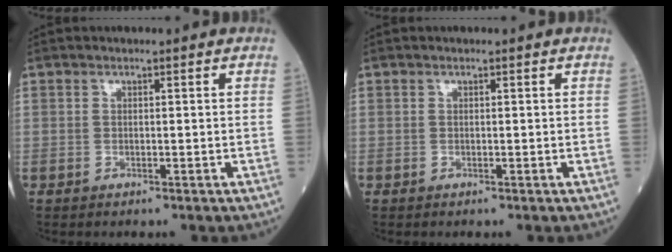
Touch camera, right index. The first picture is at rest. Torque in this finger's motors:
{"motor_torque": [-0.03, -0.07, -0.03, -0.01]}